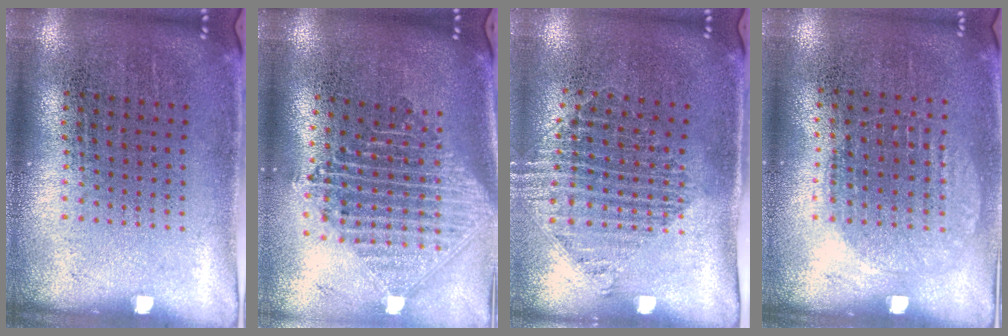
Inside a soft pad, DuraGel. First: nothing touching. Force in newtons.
{"total": 2.3, "press": 1.8, "slide": 1.4}
{"total": 1.4, "press": 1.2, "slide": 0.7}
{"total": 1.0, "press": 0.9, "slide": 0.4}